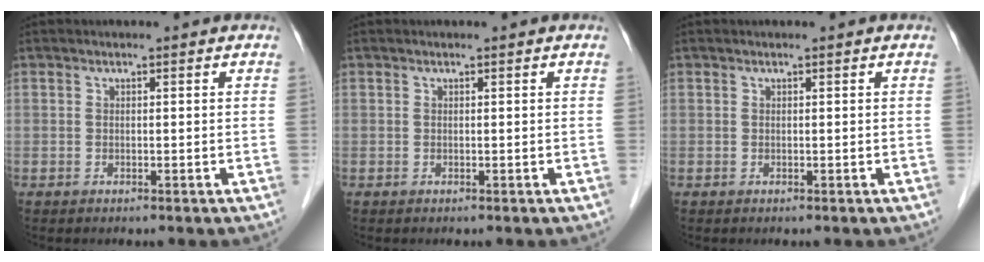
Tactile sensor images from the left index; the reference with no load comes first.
{"total": 0.0}
{"total": 0.0}